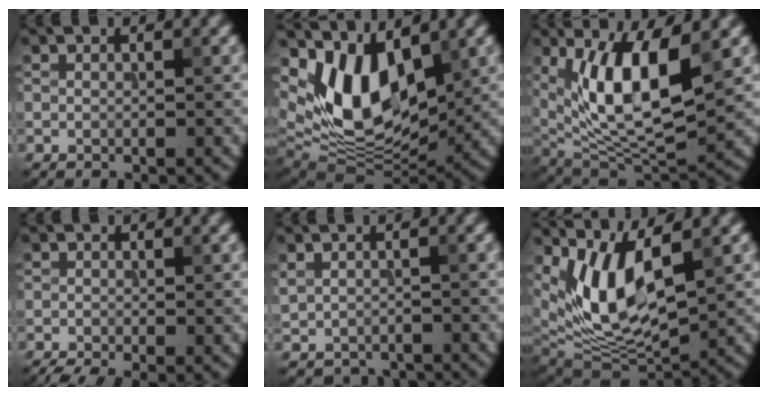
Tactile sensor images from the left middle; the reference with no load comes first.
{"total": 9.8, "force": [3.6, 5.3, 7.5], "torque": [-0.142, -0.016, 0.066]}
{"total": 10.4, "force": [2.9, 3.8, 9.2], "torque": [-0.164, -0.010, 0.054]}
{"total": 2.4, "force": [-1.5, 1.2, 1.3], "torque": [-0.022, -0.009, -0.033]}
{"total": 1.9, "force": [-1.6, 1.0, 0.0], "torque": [0.006, -0.016, -0.027]}
{"total": 8.9, "force": [3.2, 3.6, 7.5], "torque": [-0.153, -0.011, 0.065]}